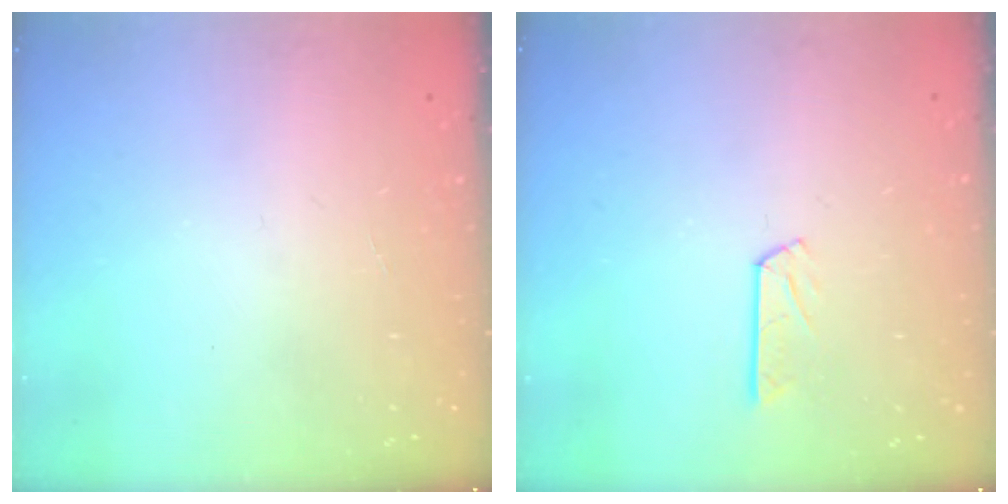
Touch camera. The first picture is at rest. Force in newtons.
{"total": 4.6, "press": 4.6, "slide": 0.3}